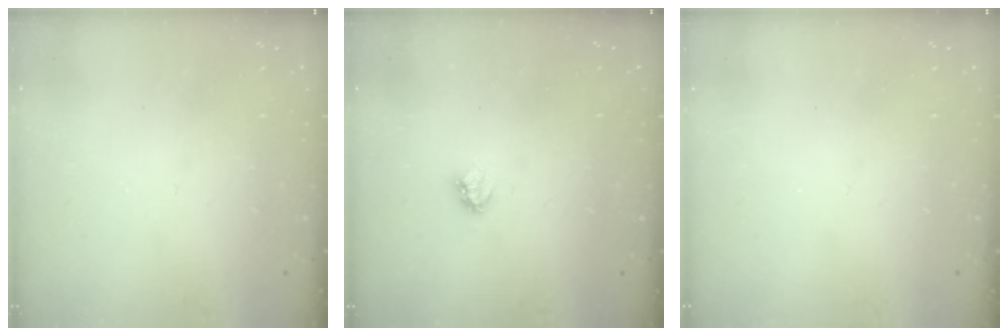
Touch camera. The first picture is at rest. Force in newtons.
{"total": 3.0, "press": 2.9, "slide": 0.4}
{"total": 0.0}